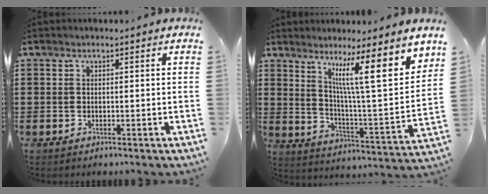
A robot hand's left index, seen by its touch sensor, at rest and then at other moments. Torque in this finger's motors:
{"motor_torque": [2.14, 0.00, 1.00, 0.21]}